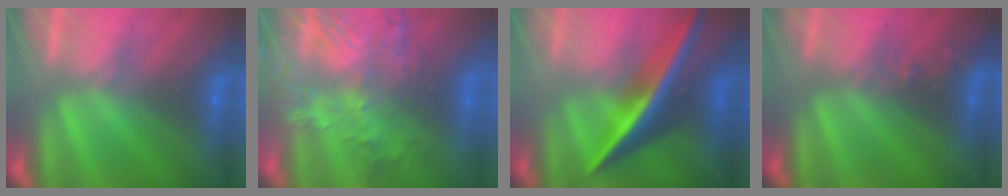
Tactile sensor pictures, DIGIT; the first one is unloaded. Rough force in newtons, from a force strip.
{"total": 9.0}
{"total": 2.7}
{"total": 2.5}